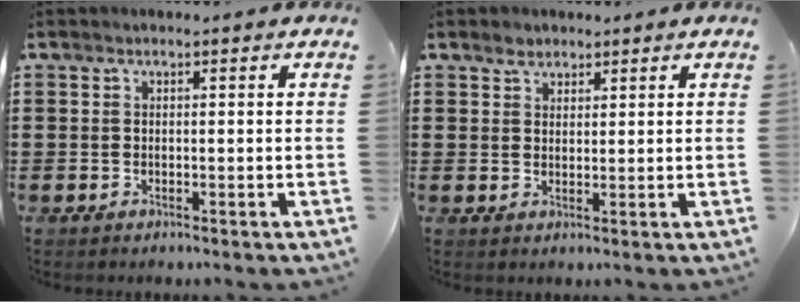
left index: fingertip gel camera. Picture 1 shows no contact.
{"total": 1.9, "force": [1.6, 1.1, -0.1], "torque": [-0.004, 0.004, 0.032]}